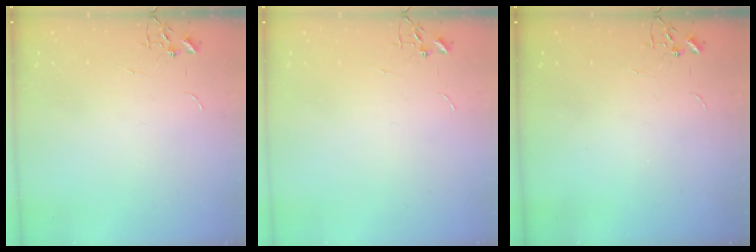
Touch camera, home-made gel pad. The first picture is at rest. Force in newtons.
{"total": 0.0}
{"total": 0.0}